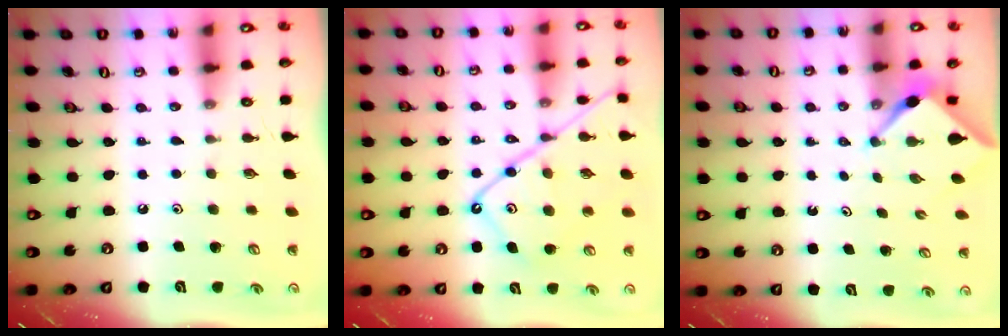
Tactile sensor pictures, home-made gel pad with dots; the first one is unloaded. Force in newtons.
{"total": 15.1, "press": 15.0, "slide": 1.4}
{"total": 3.2, "press": 3.2, "slide": 0.4}